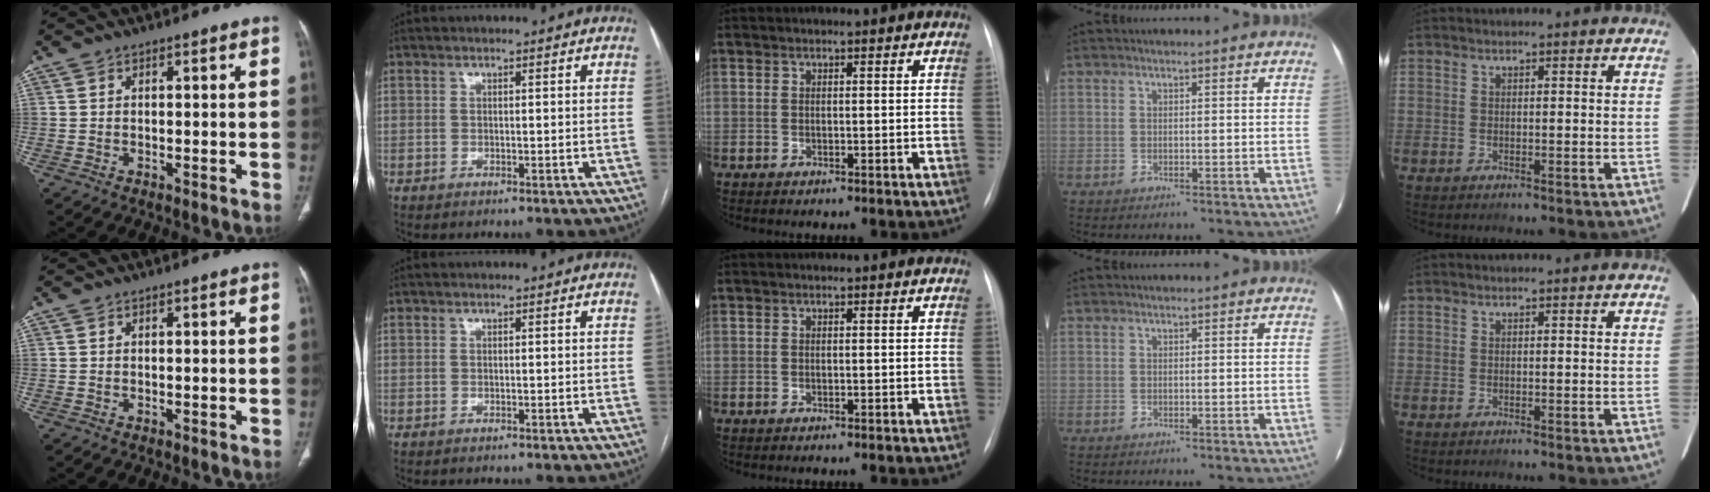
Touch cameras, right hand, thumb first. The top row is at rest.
{}